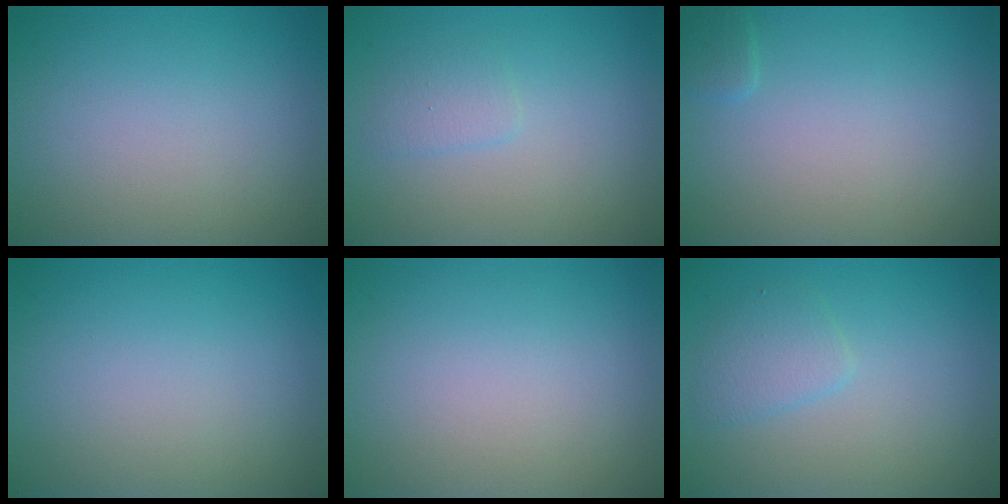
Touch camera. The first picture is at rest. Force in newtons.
{"total": 1.3, "press": 1.3, "slide": 0.1}
{"total": 0.9, "press": 0.8, "slide": 0.1}
{"total": 0.0}
{"total": 0.0}
{"total": 1.9, "press": 1.9, "slide": 0.0}